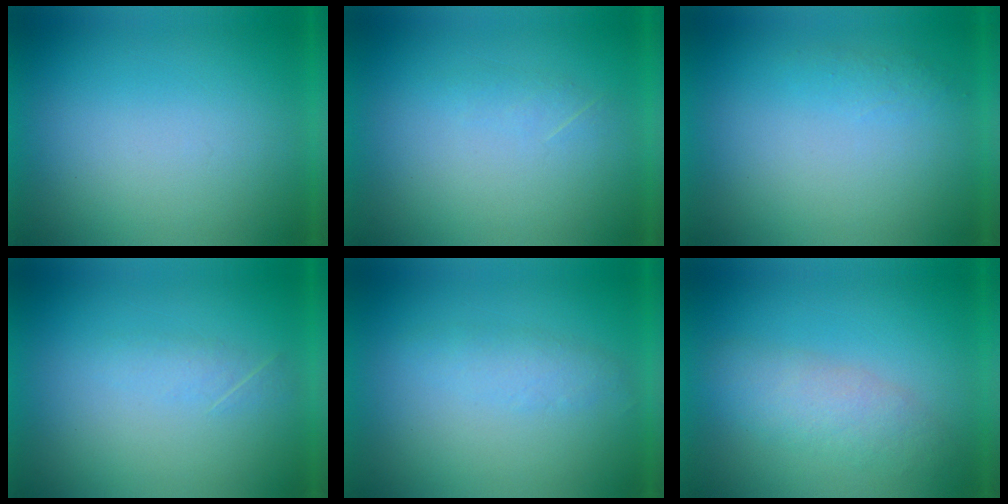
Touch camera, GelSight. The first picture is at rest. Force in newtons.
{"total": 1.3}
{"total": 2.1}
{"total": 1.7}
{"total": 2.5}
{"total": 3.7}